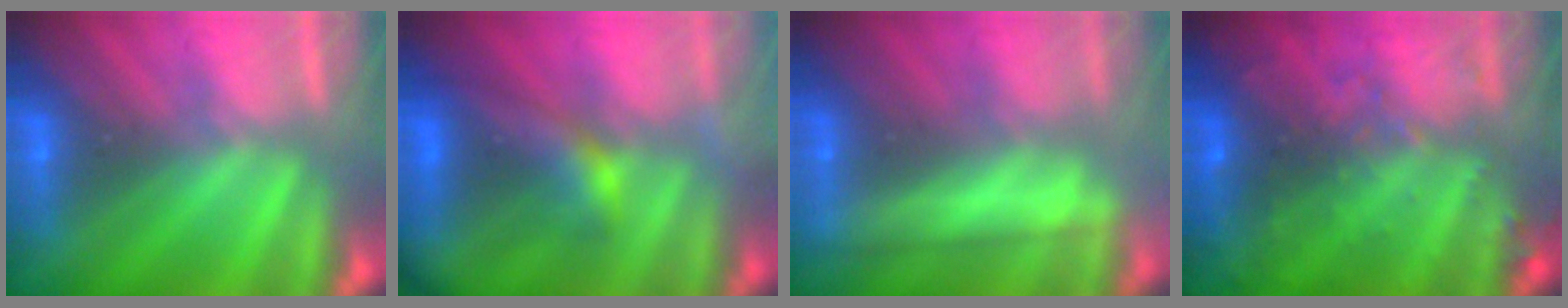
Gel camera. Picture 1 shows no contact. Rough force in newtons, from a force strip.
{"total": 8.5}
{"total": 2.4}
{"total": 7.1}